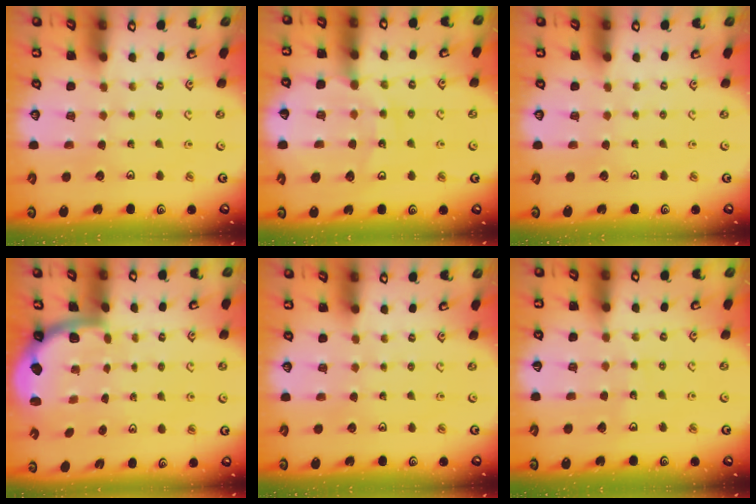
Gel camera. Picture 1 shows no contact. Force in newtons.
{"total": 12.0, "press": 11.8, "slide": 1.6}
{"total": 0.0}
{"total": 2.0, "press": 2.0, "slide": 0.5}
{"total": 0.0}
{"total": 4.7, "press": 4.6, "slide": 0.7}